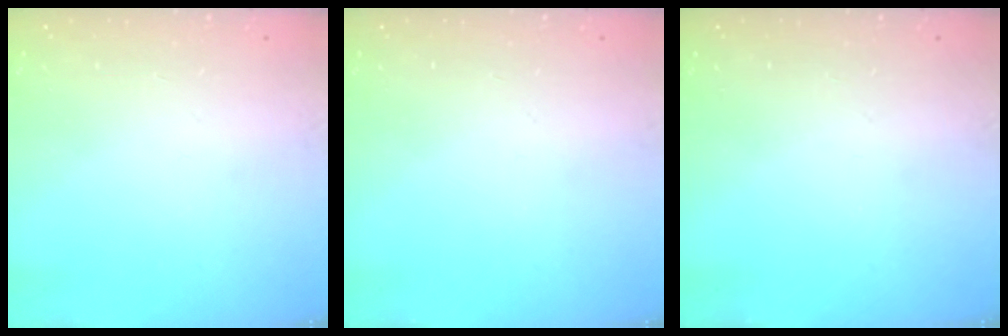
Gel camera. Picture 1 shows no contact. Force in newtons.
{"total": 0.0}
{"total": 0.0}